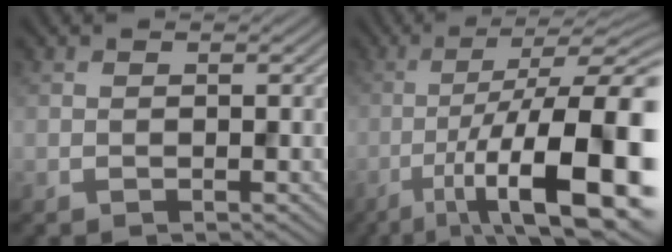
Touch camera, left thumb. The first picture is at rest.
{"total": 17.1, "force": [-6.7, 4.6, 15.1], "torque": [-0.241, -0.007, -0.104]}